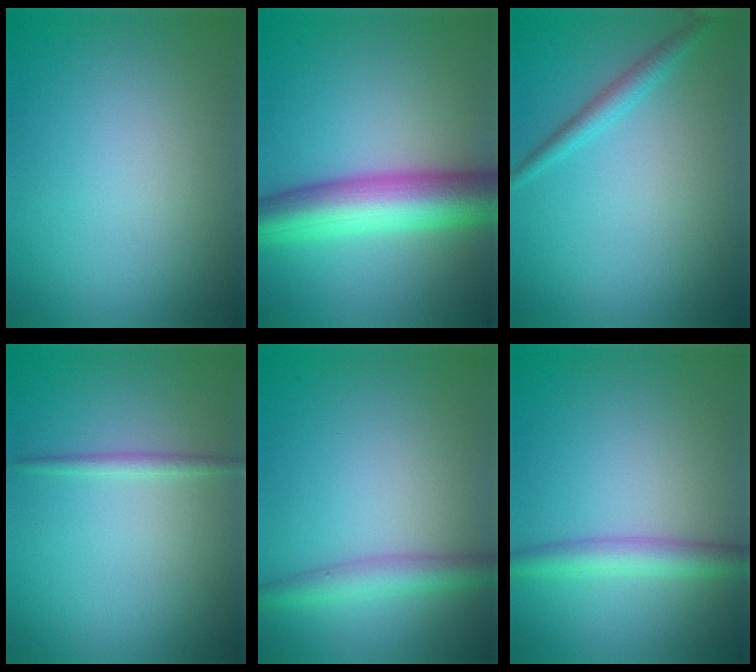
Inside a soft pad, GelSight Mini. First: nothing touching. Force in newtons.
{"total": 9.1, "press": 9.1, "slide": 0.2}
{"total": 1.9, "press": 1.9, "slide": 0.1}
{"total": 1.1, "press": 1.1, "slide": 0.1}
{"total": 2.9, "press": 2.9, "slide": 0.1}
{"total": 3.1, "press": 3.1, "slide": 0.1}